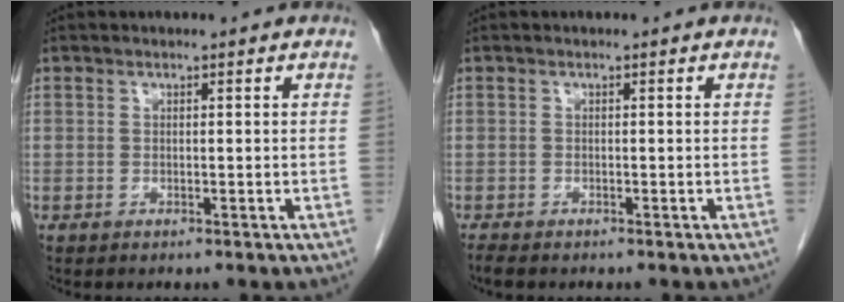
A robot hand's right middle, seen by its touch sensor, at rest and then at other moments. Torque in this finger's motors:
{"motor_torque": [0.31, -0.21, 0.06, 0.02]}